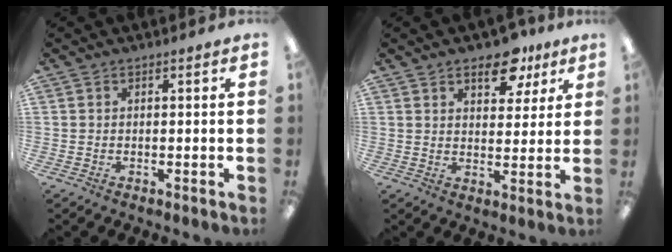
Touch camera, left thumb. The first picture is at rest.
{"total": 10.0, "force": [6.4, 5.4, 5.5], "torque": [-0.062, -0.027, 0.107]}